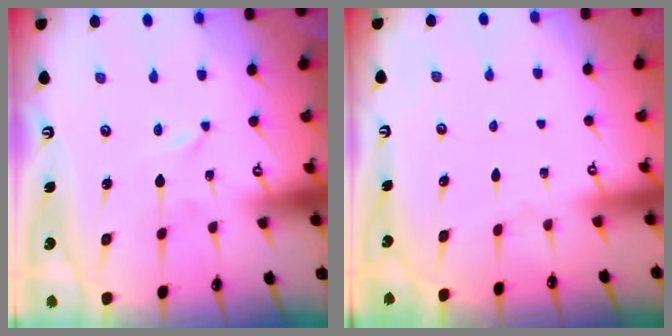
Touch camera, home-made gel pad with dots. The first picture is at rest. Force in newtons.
{"total": 0.0}